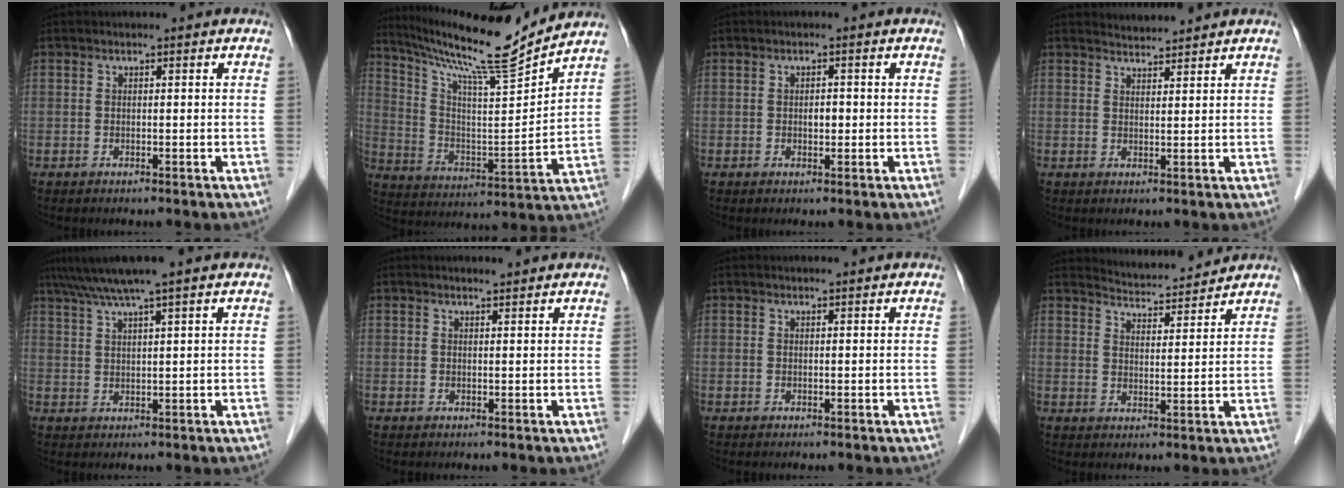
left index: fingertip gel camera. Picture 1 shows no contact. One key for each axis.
{"total": 16.8, "fx": 15.3, "fy": -1.4, "fz": 6.8, "tx": -0.128, "ty": -0.026, "tz": 0.256}
{"total": 1.4, "fx": -0.1, "fy": 0.8, "fz": 1.1, "tx": -0.018, "ty": 0.002, "tz": -0.001}
{"total": 2.5, "fx": 2.4, "fy": 0.0, "fz": -0.3, "tx": -0.004, "ty": 0.011, "tz": 0.047}
{"total": 6.3, "fx": 4.8, "fy": -1.1, "fz": 4.0, "tx": -0.074, "ty": 0.023, "tz": 0.087}
{"total": 1.4, "fx": 1.3, "fy": 0.1, "fz": 0.5, "tx": -0.011, "ty": 0.004, "tz": 0.023}
{"total": 1.0, "fx": 1.0, "fy": 0.0, "fz": 0.2, "tx": -0.006, "ty": 0.009, "tz": 0.016}
{"total": 6.5, "fx": 6.5, "fy": 0.1, "fz": 0.2, "tx": -0.016, "ty": 0.006, "tz": 0.103}